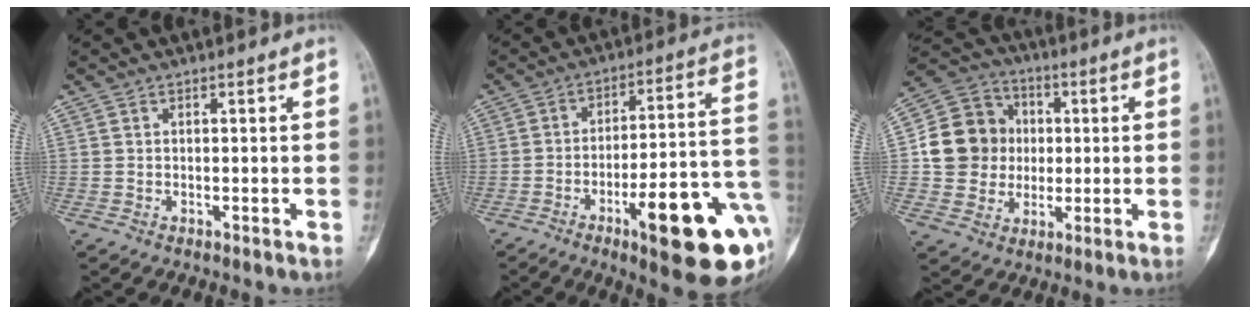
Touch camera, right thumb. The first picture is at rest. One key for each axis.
{"total": 21.6, "fx": -8.1, "fy": 5.4, "fz": 19.3, "tx": -0.207, "ty": 0.035, "tz": -0.106}
{"total": 14.3, "fx": 0.8, "fy": 13.1, "fz": 5.8, "tx": -0.074, "ty": 0.023, "tz": 0.017}